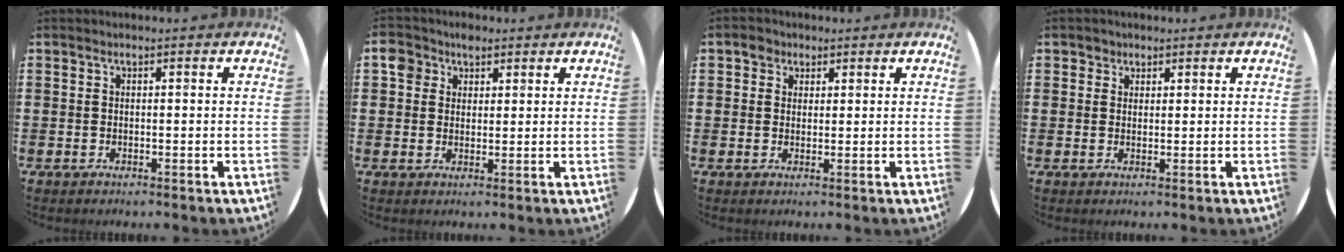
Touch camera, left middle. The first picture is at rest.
{"total": 3.9, "force": [2.5, 2.8, 1.0], "torque": [-0.013, 0.007, 0.044]}
{"total": 2.1, "force": [1.5, 1.5, 0.2], "torque": [0.009, 0.000, 0.025]}
{"total": 1.4, "force": [1.0, 0.9, 0.0], "torque": [0.007, 0.000, 0.019]}